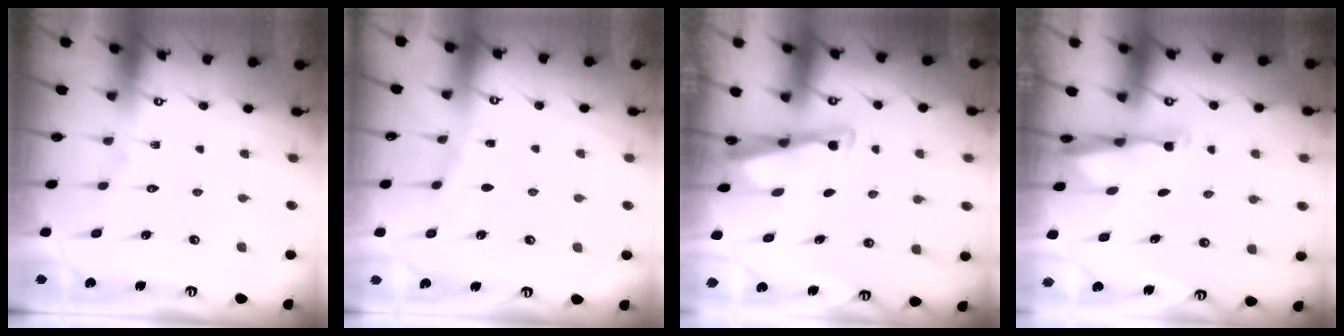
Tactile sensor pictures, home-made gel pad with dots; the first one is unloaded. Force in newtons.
{"total": 1.8, "press": 1.8, "slide": 0.3}
{"total": 2.9, "press": 2.9, "slide": 0.4}
{"total": 2.9, "press": 2.9, "slide": 0.6}